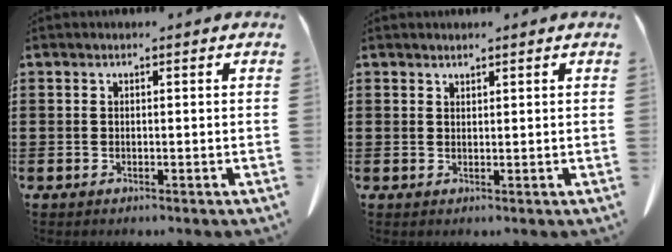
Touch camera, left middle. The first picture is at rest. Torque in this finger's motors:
{"motor_torque": [-0.97, 1.17, -0.02, -0.01]}